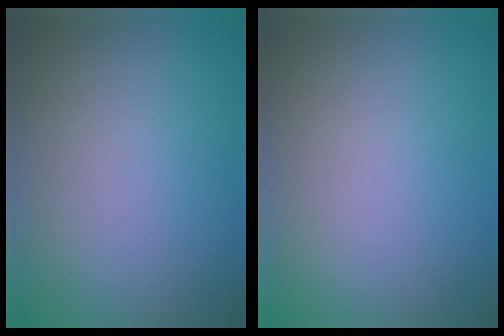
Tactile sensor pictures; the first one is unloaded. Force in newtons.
{"total": 0.0}